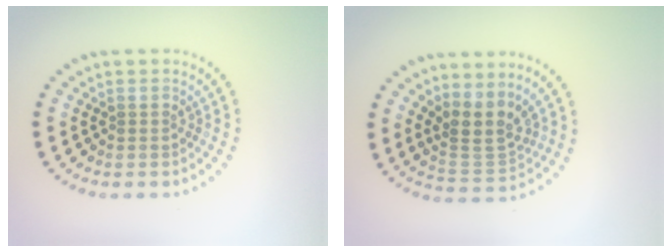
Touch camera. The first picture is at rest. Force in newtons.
{"total": 3.4, "press": 2.6, "slide": 2.2}